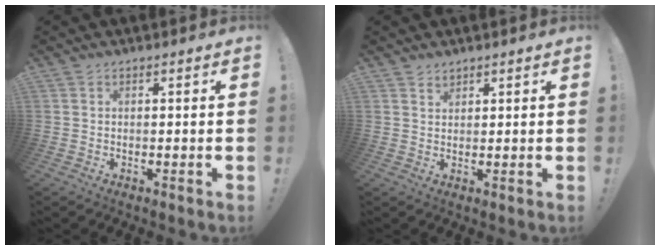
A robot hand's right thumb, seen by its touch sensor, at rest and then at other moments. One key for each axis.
{"total": 1.8, "fx": 1.6, "fy": 0.9, "fz": 0.3, "tx": 0.005, "ty": -0.012, "tz": 0.027}